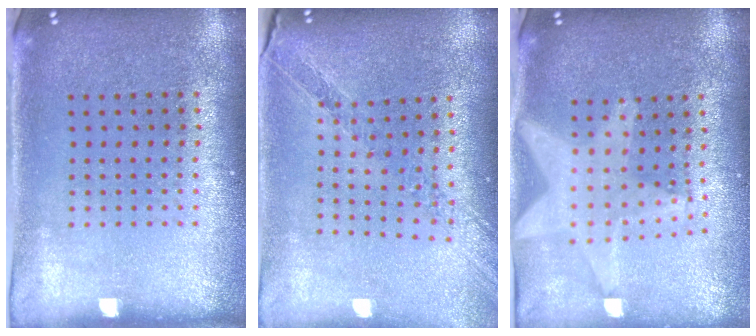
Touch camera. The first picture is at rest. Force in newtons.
{"total": 1.2, "press": 1.2, "slide": 0.2}
{"total": 2.2, "press": 1.8, "slide": 1.3}